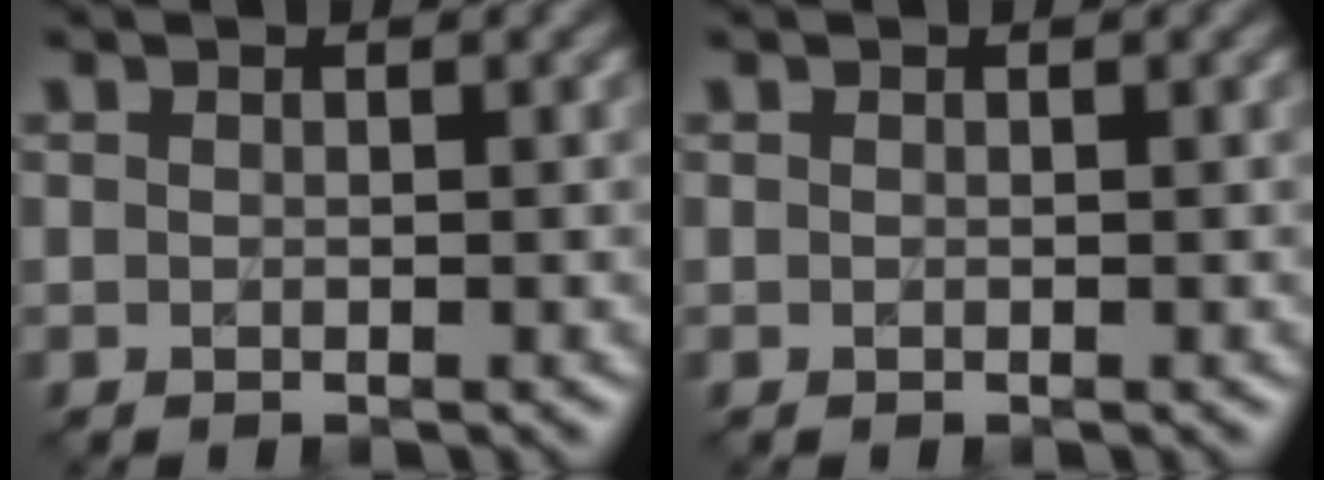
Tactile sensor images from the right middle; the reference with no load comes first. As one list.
[{"total": 0.0}]